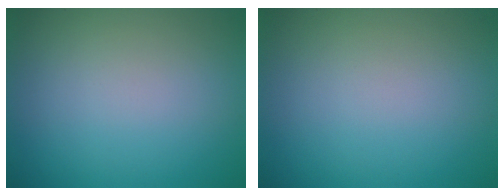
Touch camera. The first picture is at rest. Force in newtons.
{"total": 0.0}